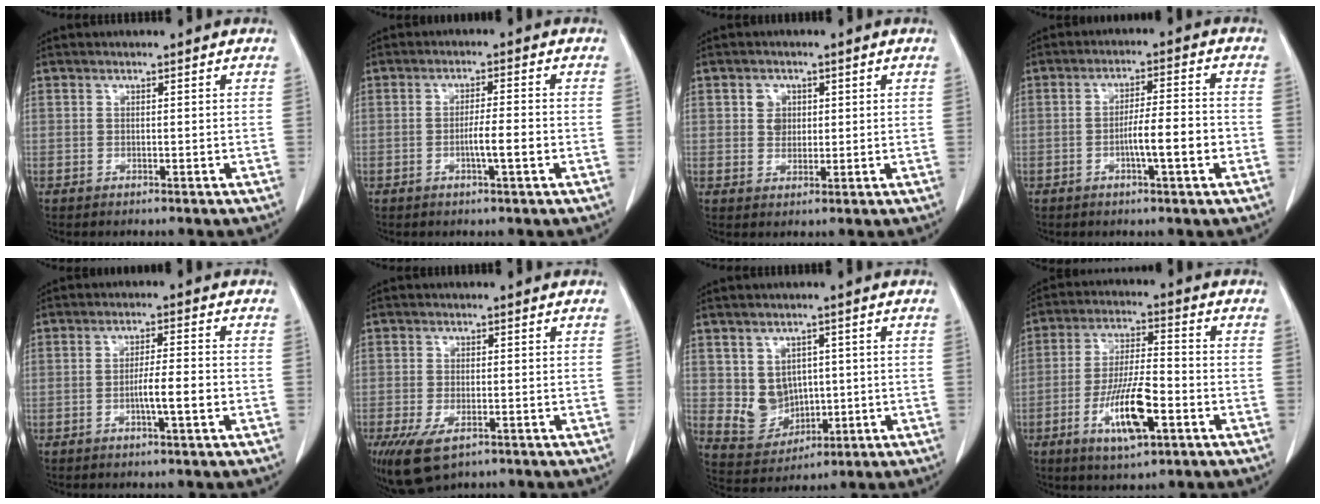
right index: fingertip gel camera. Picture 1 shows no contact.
{"total": 4.3, "force": [-1.1, 0.2, 4.1], "torque": [-0.071, -0.002, -0.019]}
{"total": 3.2, "force": [1.0, 2.7, 1.4], "torque": [-0.023, 0.005, 0.019]}
{"total": 6.9, "force": [-1.9, 0.6, 6.6], "torque": [-0.113, 0.006, -0.031]}
{"total": 5.0, "force": [-1.4, 0.3, 4.8], "torque": [-0.084, -0.001, -0.023]}
{"total": 8.2, "force": [-4.2, 4.0, 5.8], "torque": [-0.116, -0.020, -0.067]}
{"total": 6.7, "force": [0.9, 5.9, 3.2], "torque": [-0.064, 0.009, 0.037]}
{"total": 11.6, "force": [-4.3, 2.7, 10.4], "torque": [-0.201, -0.008, -0.073]}